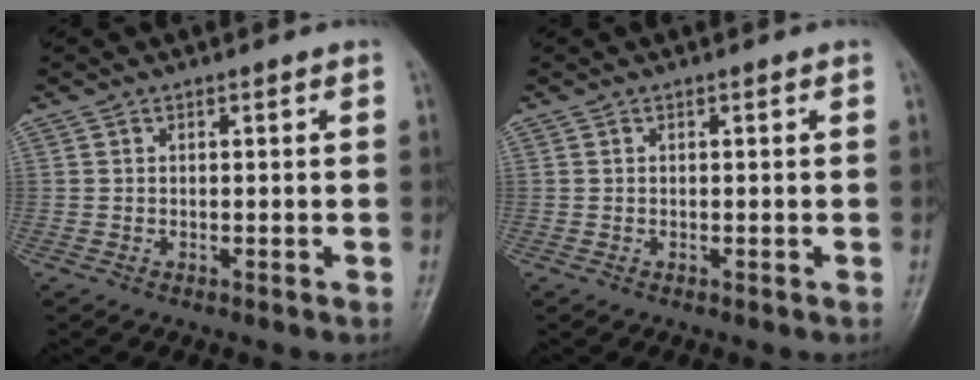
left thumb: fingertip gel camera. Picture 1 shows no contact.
{"total": 0.0}